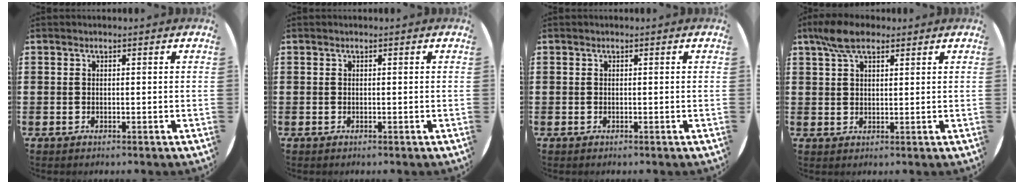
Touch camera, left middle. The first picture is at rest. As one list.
[{"total": 0.0}, {"total": 0.0}, {"total": 5.5, "force": [4.0, 2.5, 2.8], "torque": [-0.057, 0.001, 0.073]}]